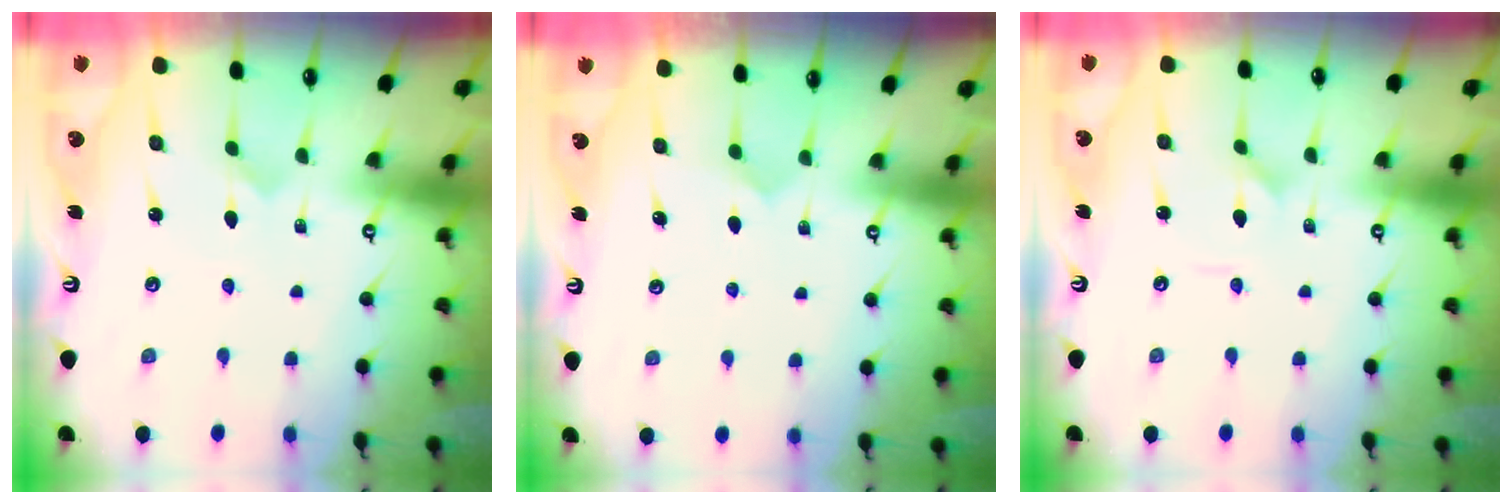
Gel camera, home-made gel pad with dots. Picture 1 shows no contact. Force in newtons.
{"total": 4.7, "press": 4.7, "slide": 0.5}
{"total": 1.3, "press": 1.3, "slide": 0.1}